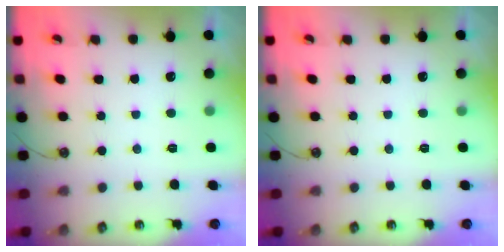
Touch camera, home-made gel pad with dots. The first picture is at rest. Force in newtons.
{"total": 0.0}